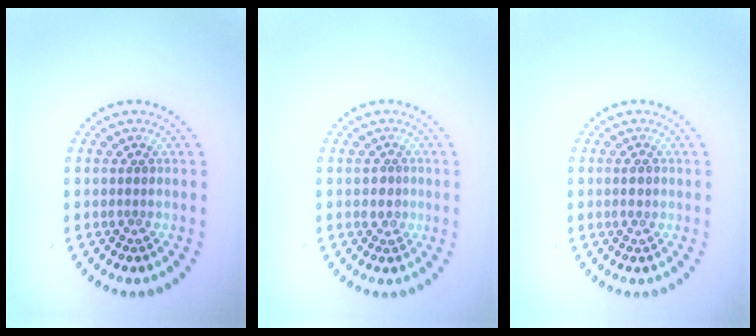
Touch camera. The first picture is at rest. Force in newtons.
{"total": 1.5, "press": 1.3, "slide": 0.8}
{"total": 1.1, "press": 1.0, "slide": 0.4}